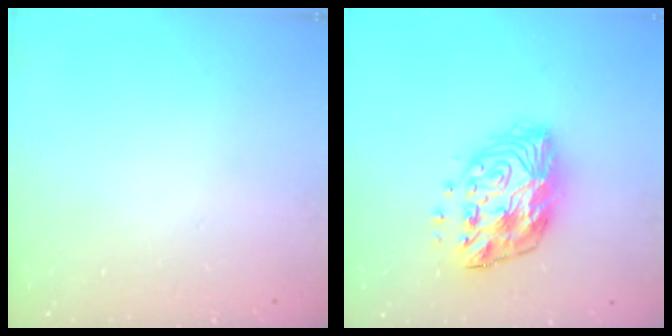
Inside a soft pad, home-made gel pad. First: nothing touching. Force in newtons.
{"total": 15.1, "press": 15.1, "slide": 0.7}